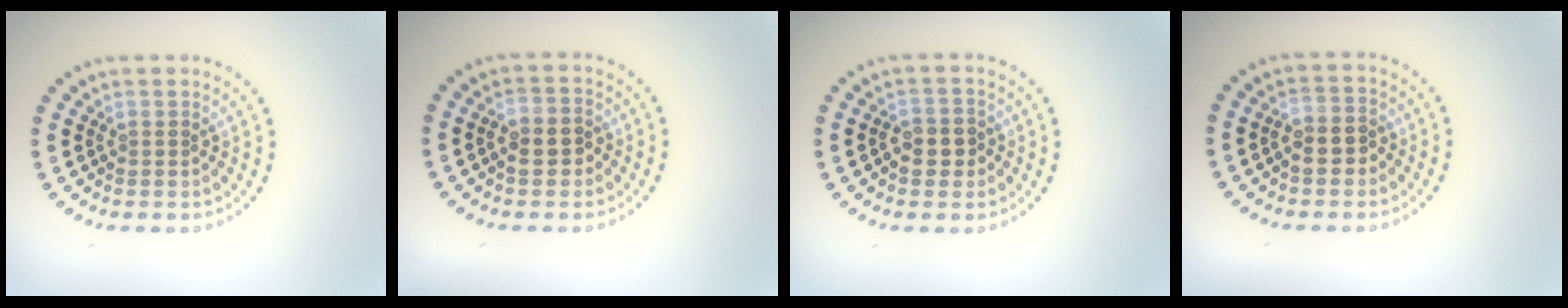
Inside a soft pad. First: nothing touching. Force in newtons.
{"total": 2.6, "press": 2.6, "slide": 0.6}
{"total": 1.9, "press": 1.8, "slide": 0.5}
{"total": 2.0, "press": 1.9, "slide": 0.6}